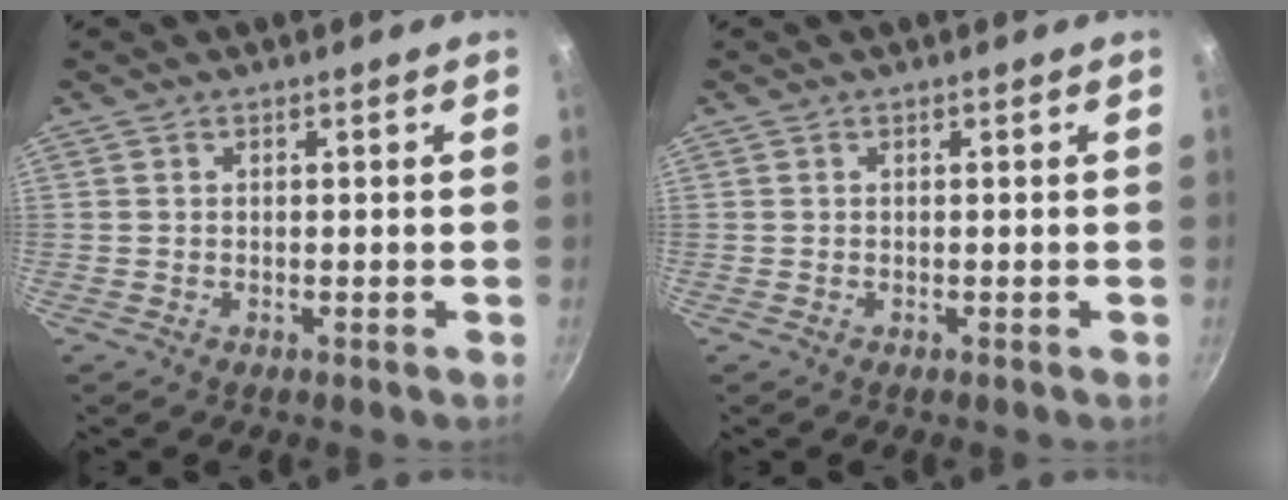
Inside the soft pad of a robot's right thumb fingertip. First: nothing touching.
{"total": 0.0}